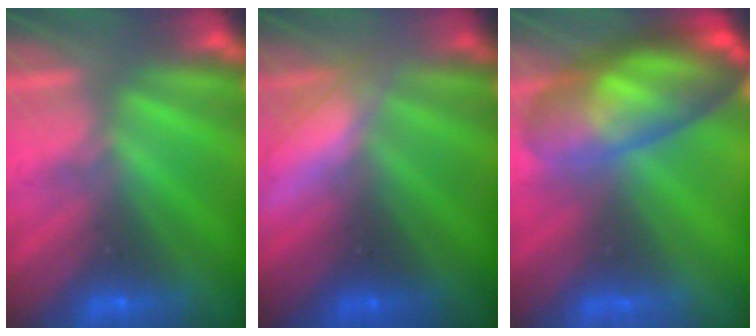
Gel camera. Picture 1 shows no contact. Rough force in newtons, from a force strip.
{"total": 2.9}
{"total": 7.6}